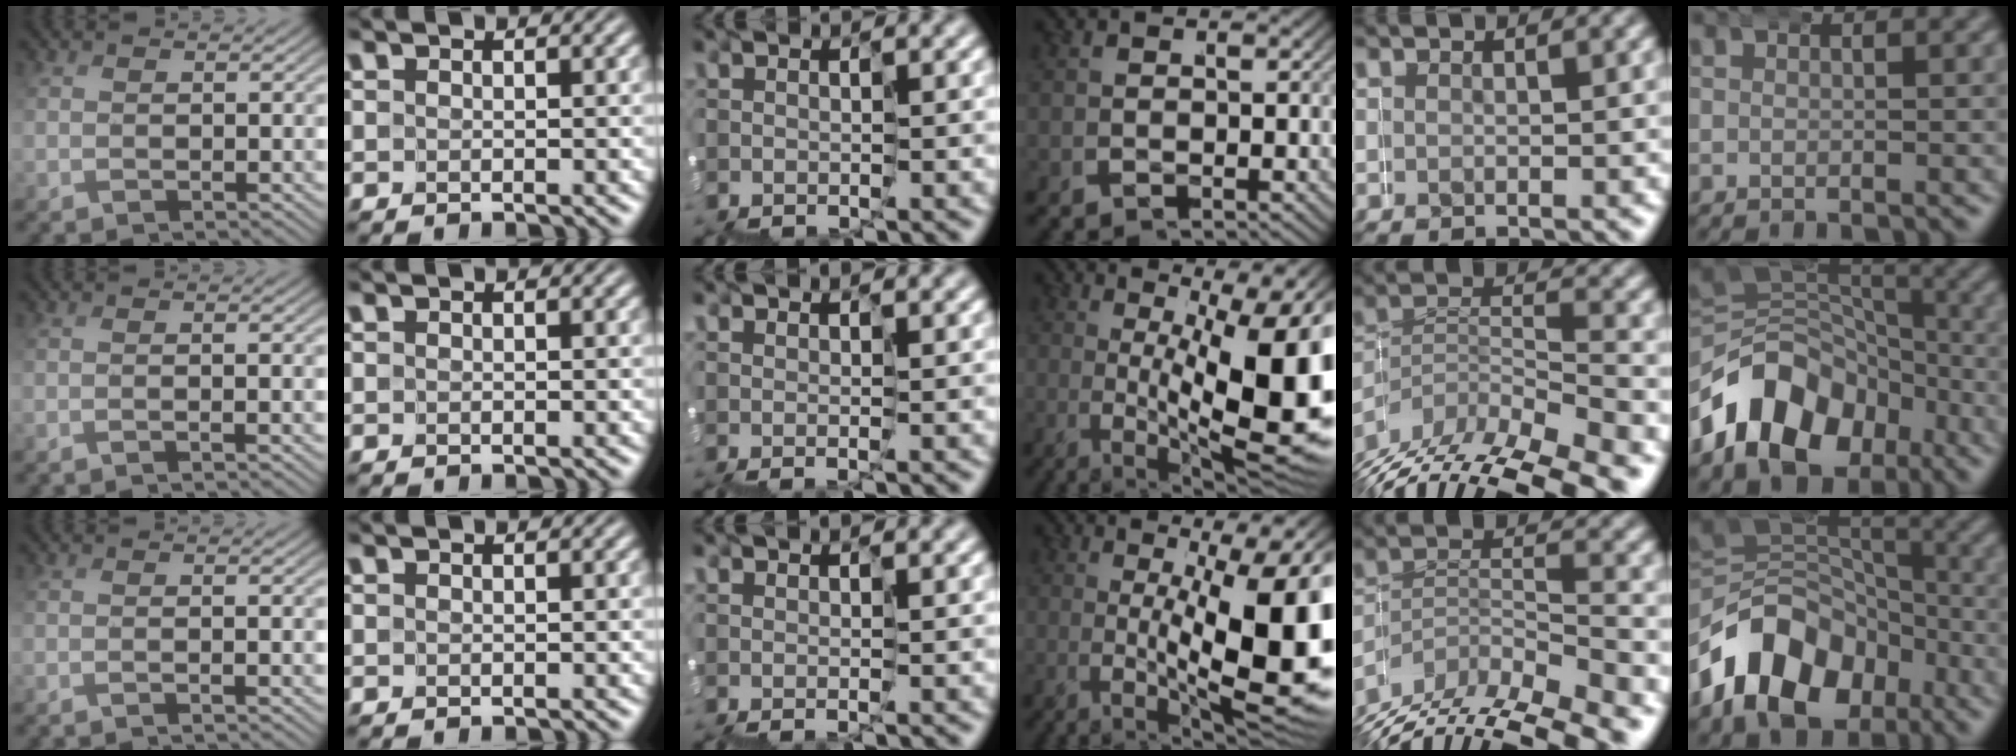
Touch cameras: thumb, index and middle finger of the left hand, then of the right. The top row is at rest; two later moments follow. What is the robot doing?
{"motion": "wrap", "object": "duck tape"}